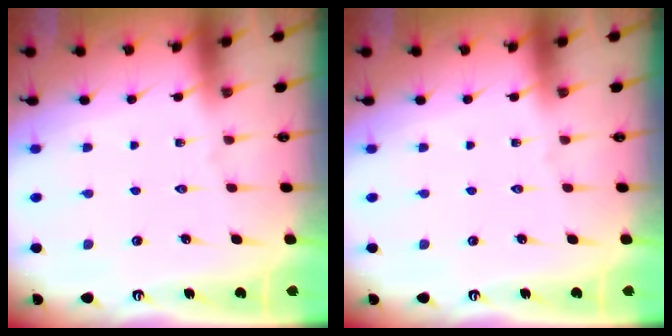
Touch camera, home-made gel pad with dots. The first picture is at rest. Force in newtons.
{"total": 0.0}